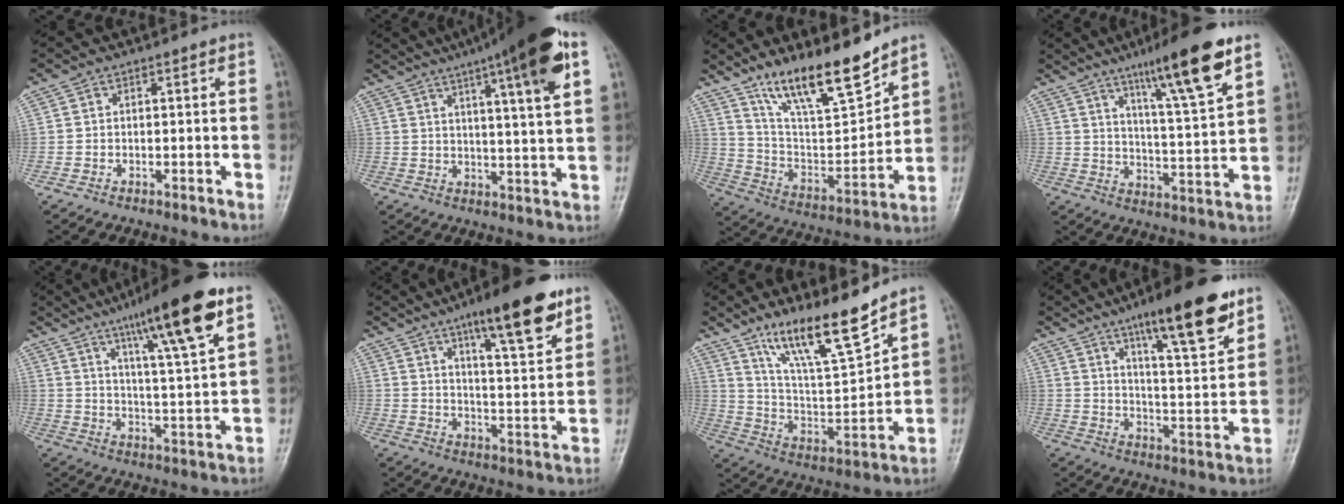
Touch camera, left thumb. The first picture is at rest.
{"total": 17.9, "force": [9.5, 2.1, 15.0], "torque": [-0.213, -0.016, 0.130]}
{"total": 17.4, "force": [13.1, 4.2, 10.6], "torque": [-0.149, -0.078, 0.242]}
{"total": 15.8, "force": [9.5, 1.6, 12.5], "torque": [-0.192, -0.047, 0.155]}
{"total": 17.9, "force": [10.5, 2.1, 14.4], "torque": [-0.215, -0.043, 0.166]}
{"total": 16.7, "force": [10.4, 3.8, 12.5], "torque": [-0.163, -0.051, 0.161]}
{"total": 16.0, "force": [11.9, 2.8, 10.4], "torque": [-0.162, -0.071, 0.224]}
{"total": 18.3, "force": [11.6, 4.0, 13.6], "torque": [-0.177, -0.058, 0.181]}